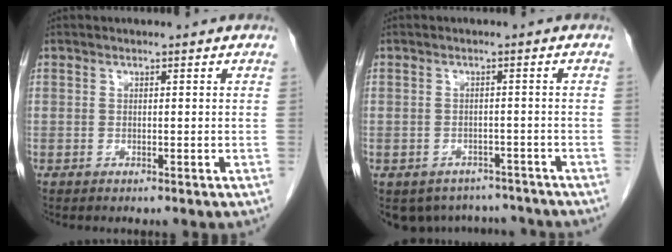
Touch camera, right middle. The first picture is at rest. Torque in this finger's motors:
{"motor_torque": [0.02, -0.02, 0.01, 0.02]}